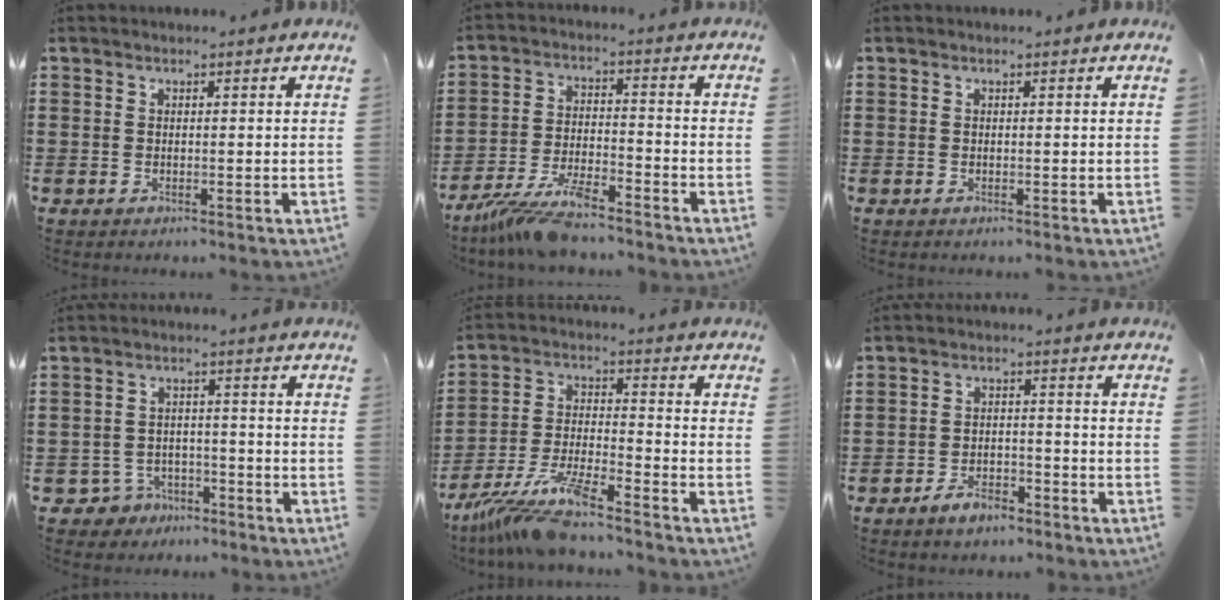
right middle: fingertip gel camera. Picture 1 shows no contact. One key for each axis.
{"total": 7.9, "fx": -6.8, "fy": 1.2, "fz": 3.8, "tx": -0.090, "ty": -0.005, "tz": -0.133}
{"total": 0.0}
{"total": 3.7, "fx": -3.1, "fy": 1.9, "fz": 0.5, "tx": -0.032, "ty": 0.001, "tz": -0.071}
{"total": 10.2, "fx": -8.8, "fy": 0.4, "fz": 5.2, "tx": -0.117, "ty": -0.005, "tz": -0.175}
{"total": 3.6, "fx": -3.1, "fy": 1.3, "fz": 1.2, "tx": -0.029, "ty": 0.008, "tz": -0.063}